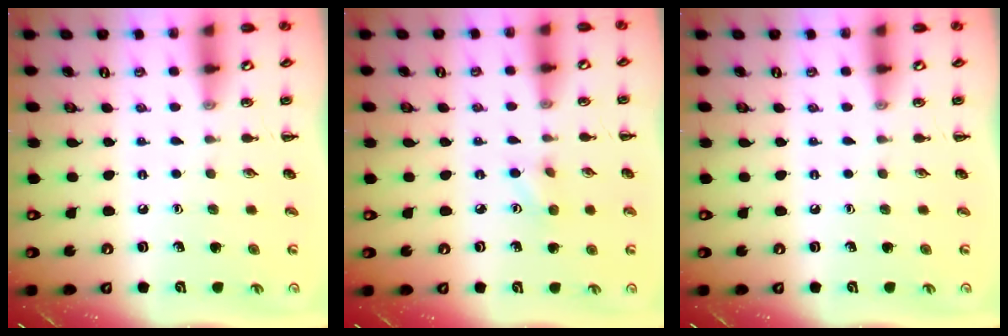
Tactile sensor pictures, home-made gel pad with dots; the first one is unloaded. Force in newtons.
{"total": 3.2, "press": 3.1, "slide": 0.9}
{"total": 0.0}